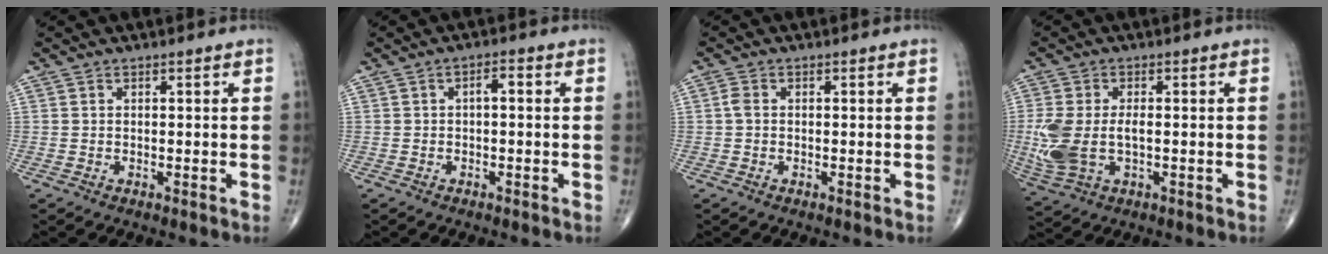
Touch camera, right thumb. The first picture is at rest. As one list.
[{"total": 1.9, "force": [0.0, 0.8, 1.7], "torque": [-0.021, 0.008, -0.005]}, {"total": 1.5, "force": [0.0, 1.0, 1.2], "torque": [-0.024, 0.003, -0.003]}, {"total": 10.4, "force": [-0.8, 5.9, 8.5], "torque": [-0.214, -0.001, -0.006]}]